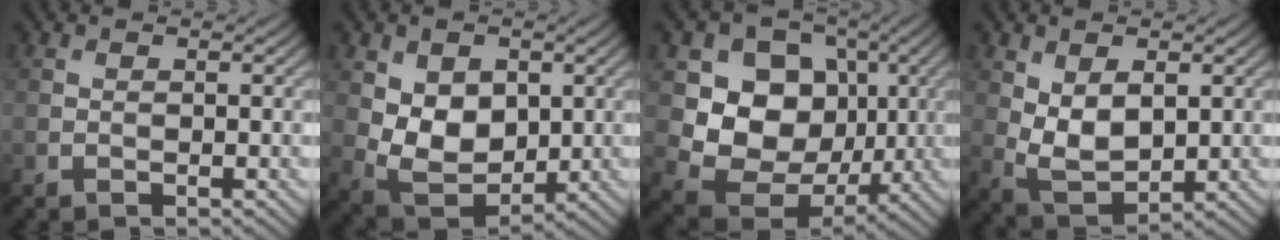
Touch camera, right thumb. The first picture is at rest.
{"total": 8.0, "force": [1.4, 5.7, 5.5], "torque": [-0.118, -0.015, 0.025]}
{"total": 11.3, "force": [1.0, 9.5, 6.1], "torque": [-0.125, -0.021, 0.008]}
{"total": 6.4, "force": [1.0, 3.8, 5.1], "torque": [-0.118, -0.008, 0.027]}